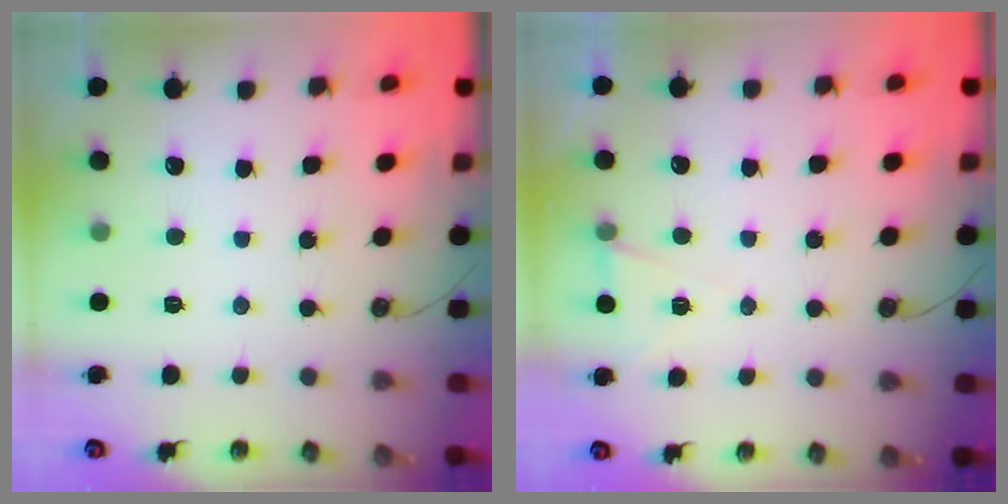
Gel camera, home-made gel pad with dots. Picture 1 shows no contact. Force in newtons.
{"total": 5.5, "press": 3.0, "slide": 4.6}